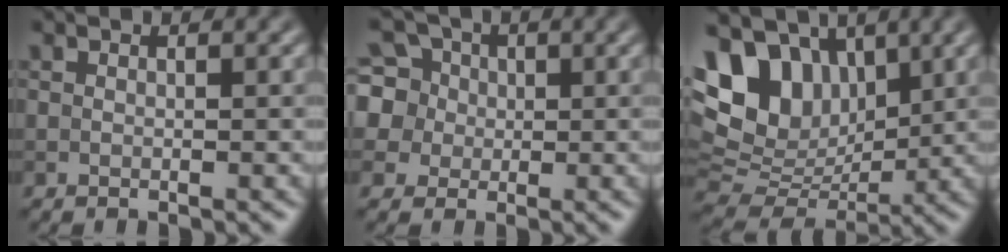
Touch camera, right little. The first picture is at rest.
{"total": 8.3, "force": [2.9, 7.2, 3.1], "torque": [-0.075, 0.040, 0.029]}
{"total": 10.6, "force": [4.9, 6.9, 6.4], "torque": [-0.138, 0.017, 0.089]}